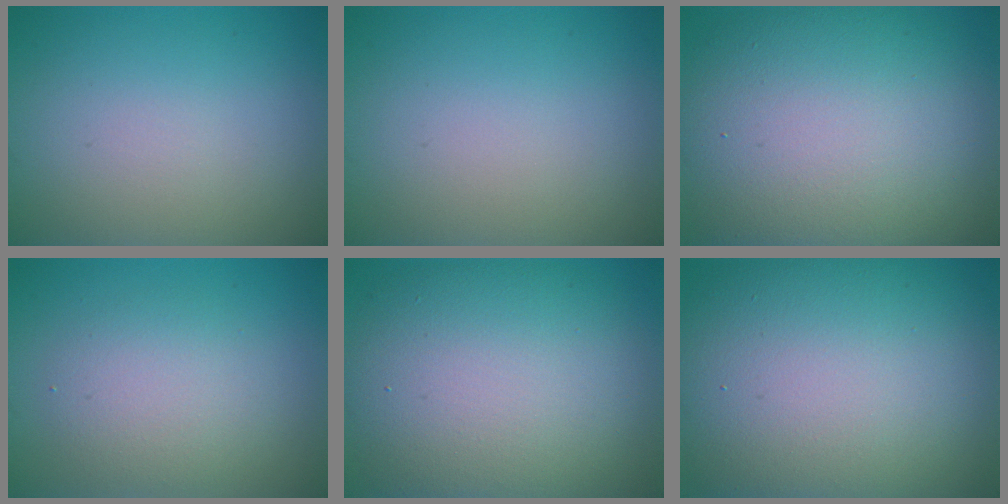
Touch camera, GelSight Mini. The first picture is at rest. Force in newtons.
{"total": 0.0}
{"total": 13.8, "press": 13.7, "slide": 1.2}
{"total": 3.5, "press": 3.5, "slide": 0.2}
{"total": 12.2, "press": 12.2, "slide": 0.3}
{"total": 16.5, "press": 16.5, "slide": 0.9}